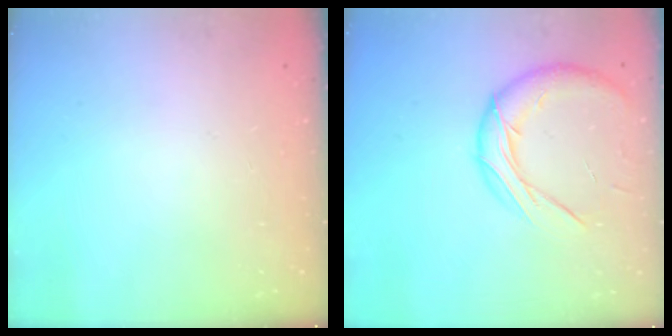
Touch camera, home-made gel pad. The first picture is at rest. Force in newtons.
{"total": 13.3, "press": 13.1, "slide": 1.9}